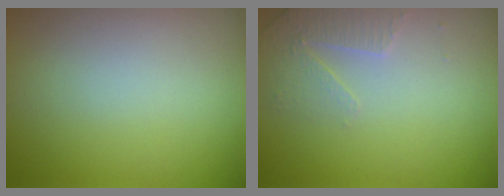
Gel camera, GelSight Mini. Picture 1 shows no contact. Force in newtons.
{"total": 2.3, "press": 2.2, "slide": 0.6}